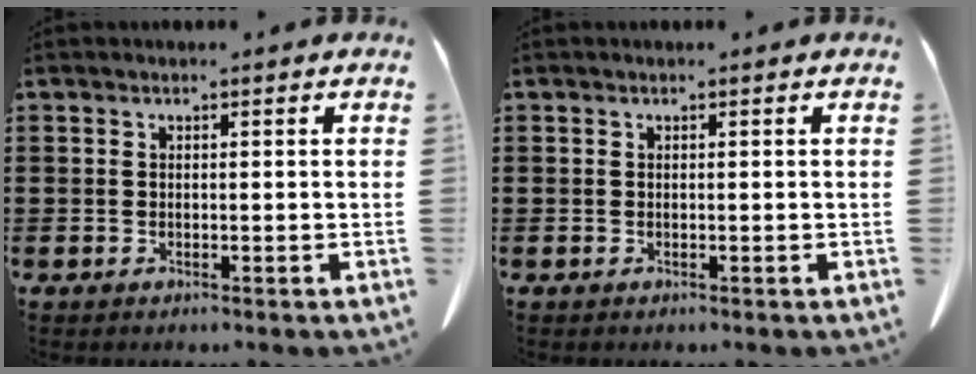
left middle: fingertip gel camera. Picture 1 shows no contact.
{"total": 0.0}